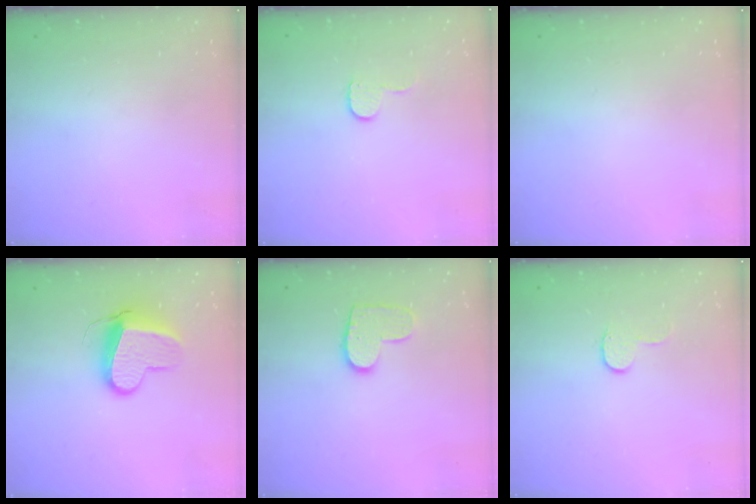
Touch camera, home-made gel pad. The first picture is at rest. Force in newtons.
{"total": 5.4, "press": 5.3, "slide": 0.5}
{"total": 0.0}
{"total": 10.9, "press": 10.8, "slide": 1.3}
{"total": 9.7, "press": 9.7, "slide": 0.3}
{"total": 4.6, "press": 4.6, "slide": 0.5}